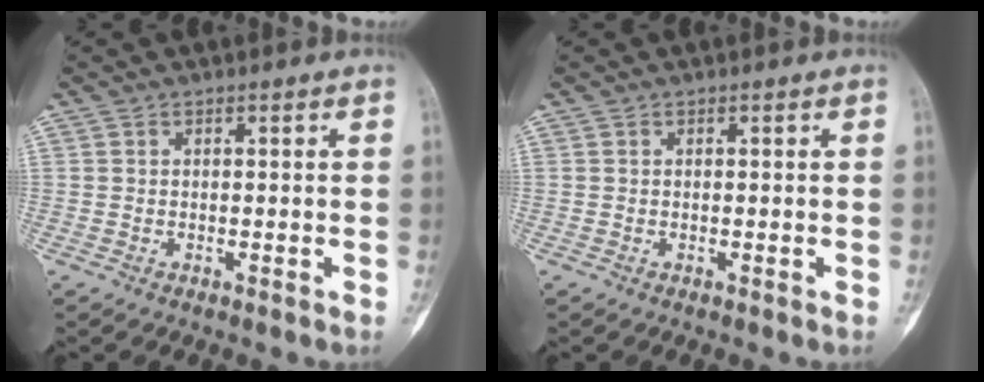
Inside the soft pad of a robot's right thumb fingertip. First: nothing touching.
{"total": 0.0}